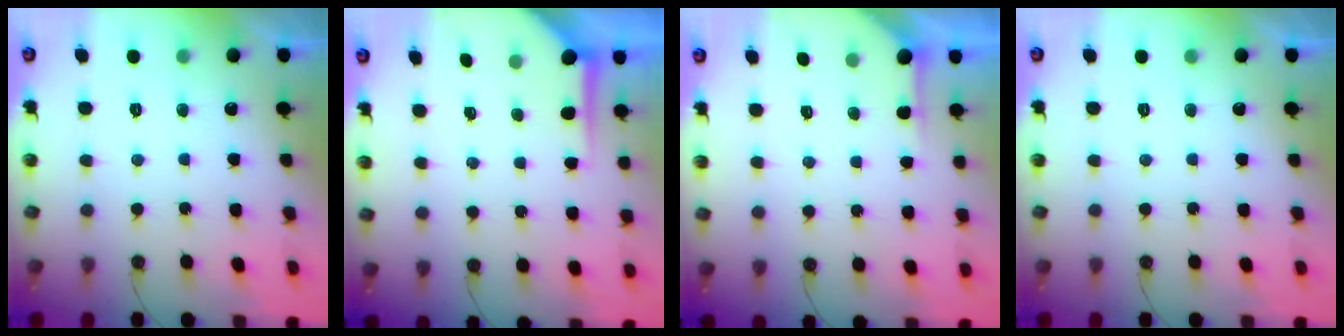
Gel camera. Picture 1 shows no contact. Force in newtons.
{"total": 5.5, "press": 5.5, "slide": 0.4}
{"total": 2.4, "press": 2.4, "slide": 0.3}
{"total": 0.0}